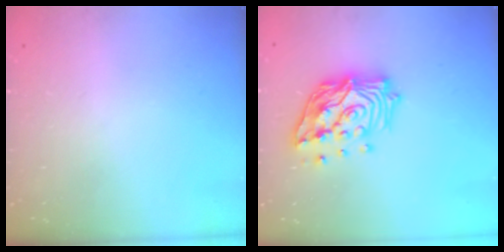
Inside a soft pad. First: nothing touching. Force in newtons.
{"total": 18.1, "press": 17.9, "slide": 2.6}